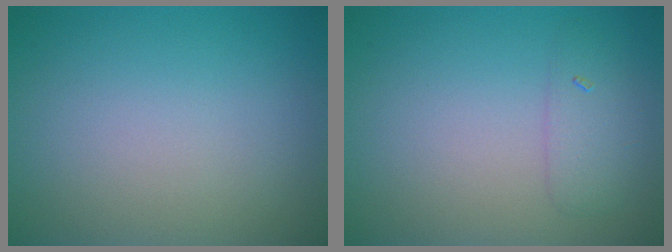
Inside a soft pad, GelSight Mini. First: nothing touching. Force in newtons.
{"total": 1.8, "press": 1.8, "slide": 0.1}